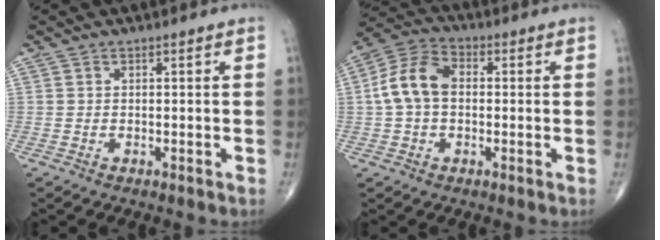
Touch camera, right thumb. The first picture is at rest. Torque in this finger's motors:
{"motor_torque": [0.73, 1.02, 0.47, -0.23, 0.08]}